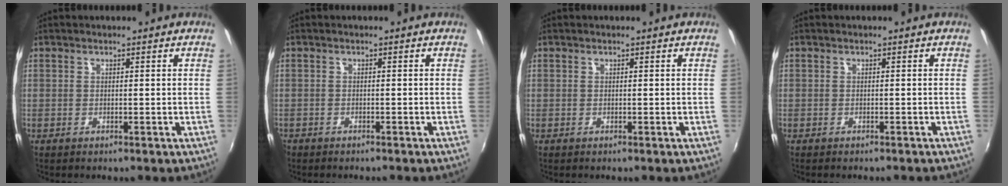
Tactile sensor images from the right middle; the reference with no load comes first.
{"total": 1.4, "force": [-1.2, 0.6, 0.2], "torque": [-0.014, -0.003, -0.024]}
{"total": 0.0}
{"total": 1.3, "force": [-1.2, 0.3, 0.4], "torque": [-0.012, -0.007, -0.016]}